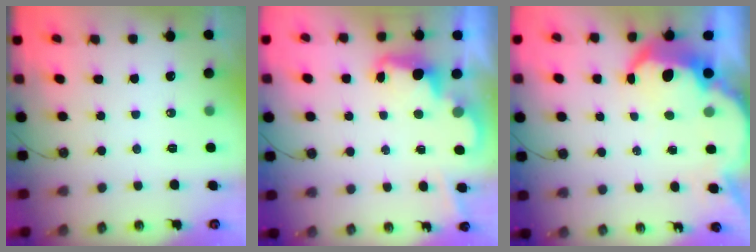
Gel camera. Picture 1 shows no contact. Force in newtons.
{"total": 2.4, "press": 2.3, "slide": 0.5}
{"total": 10.8, "press": 10.8, "slide": 0.5}